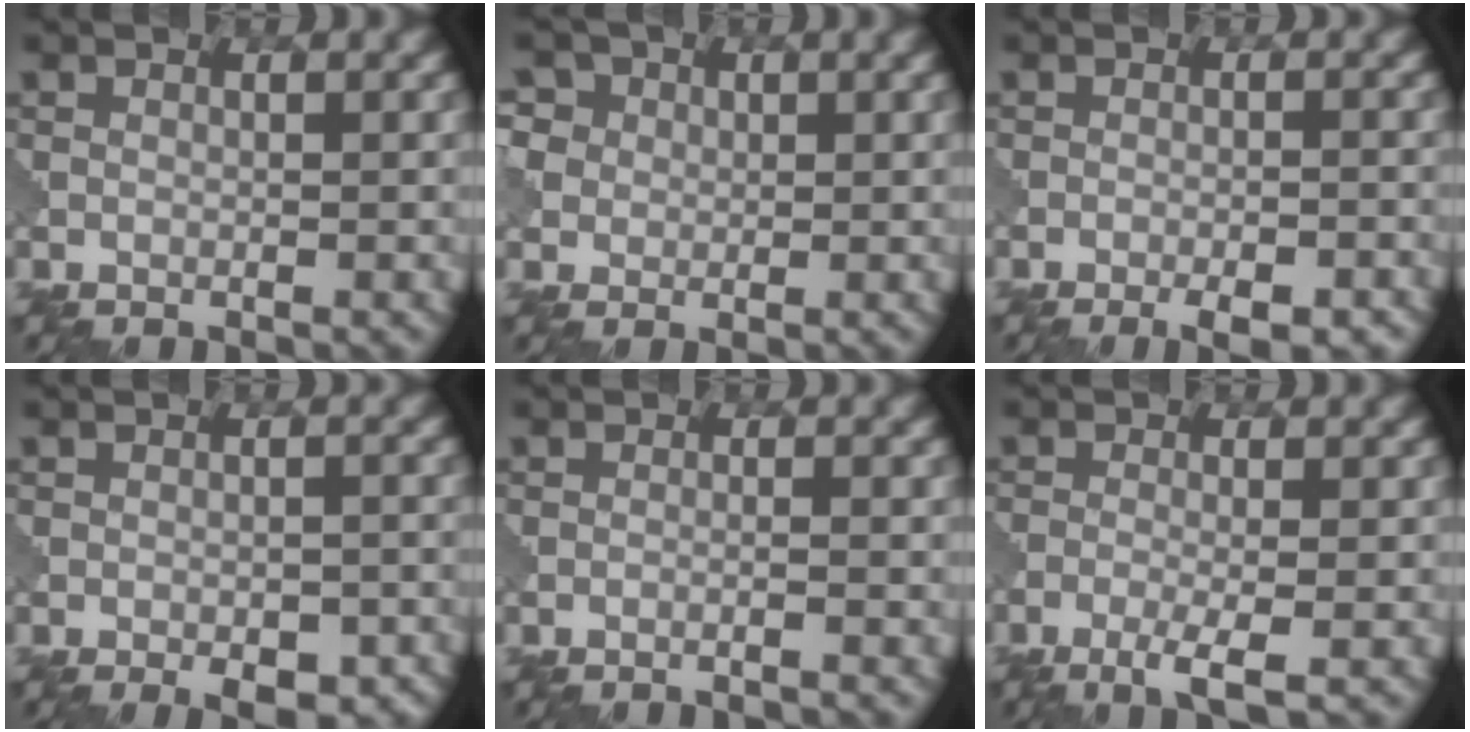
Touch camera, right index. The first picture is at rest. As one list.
[{"total": 3.2, "force": [1.1, 3.0, 0.4], "torque": [-0.033, 0.012, 0.013]}, {"total": 3.6, "force": [-2.8, 0.8, 2.0], "torque": [-0.009, 0.008, -0.032]}, {"total": 3.8, "force": [-2.7, 1.4, 2.2], "torque": [-0.026, -0.007, -0.018]}, {"total": 1.1, "force": [-0.5, 0.5, 0.9], "torque": [0.016, -0.002, -0.034]}, {"total": 2.7, "force": [-1.7, 0.2, 2.1], "torque": [-0.041, -0.004, -0.033]}]